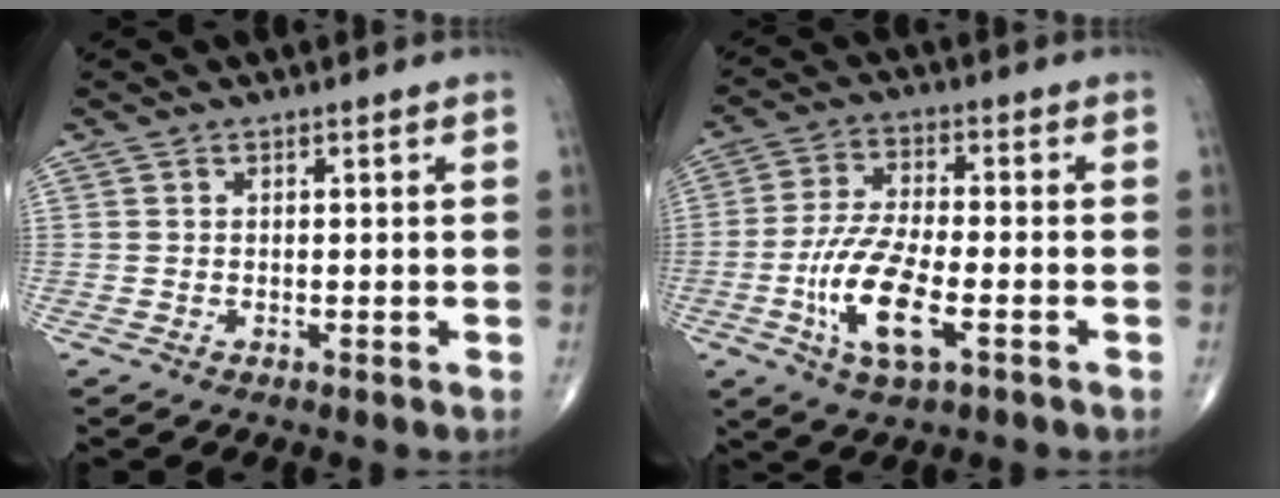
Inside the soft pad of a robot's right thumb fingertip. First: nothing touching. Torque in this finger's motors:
{"motor_torque": [2.43, 2.58, 1.05, -0.18, 0.38]}